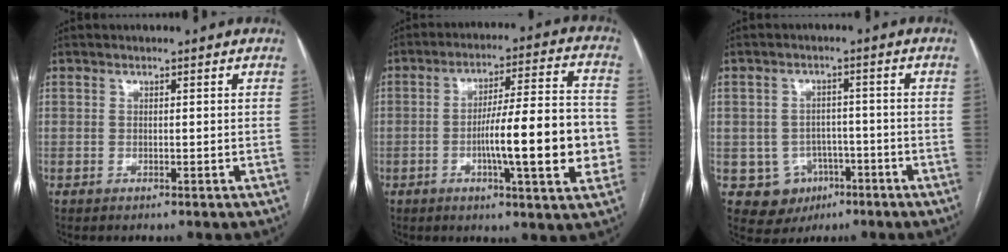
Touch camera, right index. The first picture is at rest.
{"total": 15.9, "force": [-3.0, 2.0, 15.5], "torque": [-0.235, 0.012, -0.044]}
{"total": 6.5, "force": [-2.5, 5.9, 1.3], "torque": [-0.016, 0.009, -0.026]}